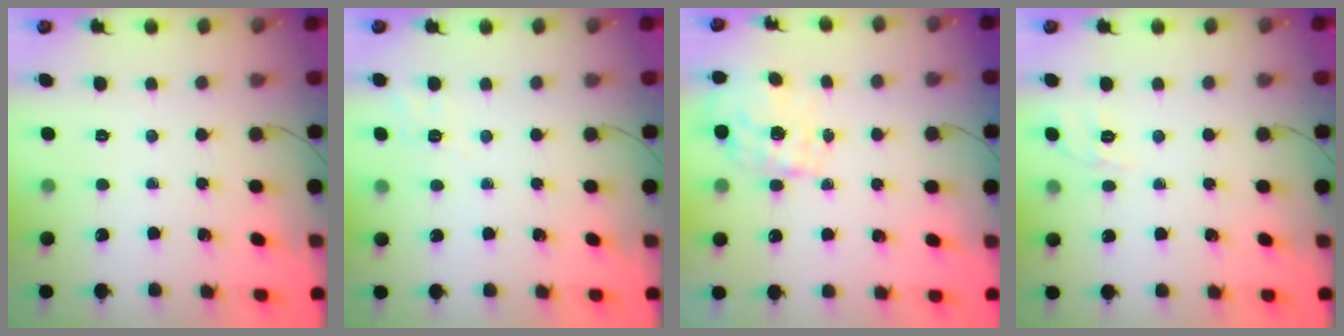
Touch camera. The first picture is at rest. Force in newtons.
{"total": 2.4, "press": 1.4, "slide": 2.0}
{"total": 1.6, "press": 1.4, "slide": 0.8}
{"total": 1.7, "press": 0.5, "slide": 1.6}